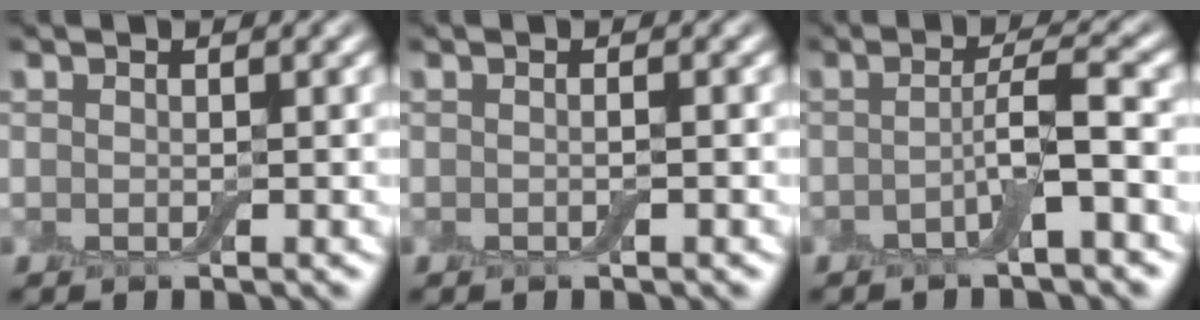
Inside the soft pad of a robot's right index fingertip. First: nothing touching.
{"total": 0.5, "force": [-0.1, 0.0, 0.5], "torque": [-0.010, -0.001, -0.003]}
{"total": 3.4, "force": [-1.1, 0.4, 3.2], "torque": [-0.059, 0.009, -0.030]}